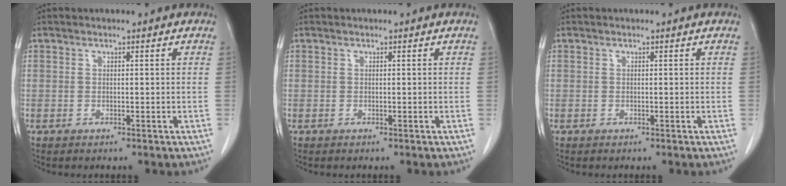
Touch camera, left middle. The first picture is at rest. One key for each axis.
{"total": 0.0}
{"total": 0.0}